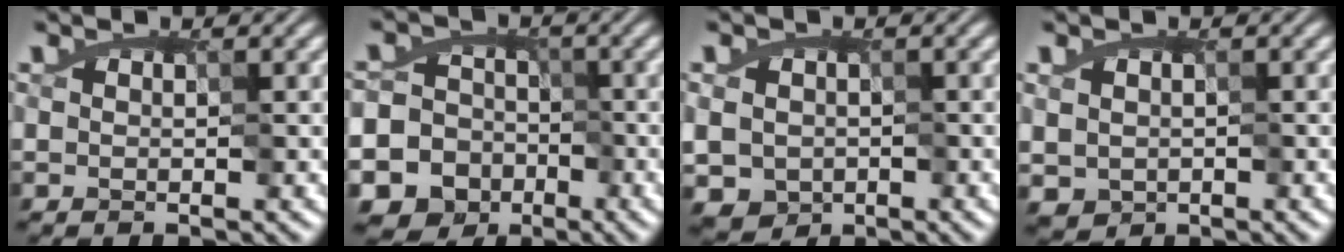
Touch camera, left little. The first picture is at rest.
{"total": 13.7, "force": [-7.0, 11.5, 2.5], "torque": [-0.051, -0.004, -0.144]}
{"total": 2.8, "force": [-0.9, 2.5, 0.7], "torque": [-0.009, 0.000, -0.013]}
{"total": 1.3, "force": [-0.2, 1.2, 0.4], "torque": [-0.024, -0.002, 0.008]}